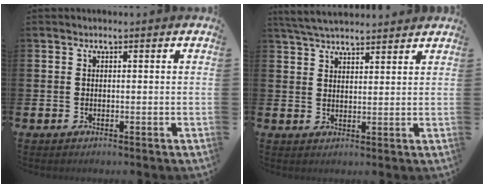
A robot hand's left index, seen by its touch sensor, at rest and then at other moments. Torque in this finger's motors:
{"motor_torque": [0.99, -1.15, 0.39, 0.09]}